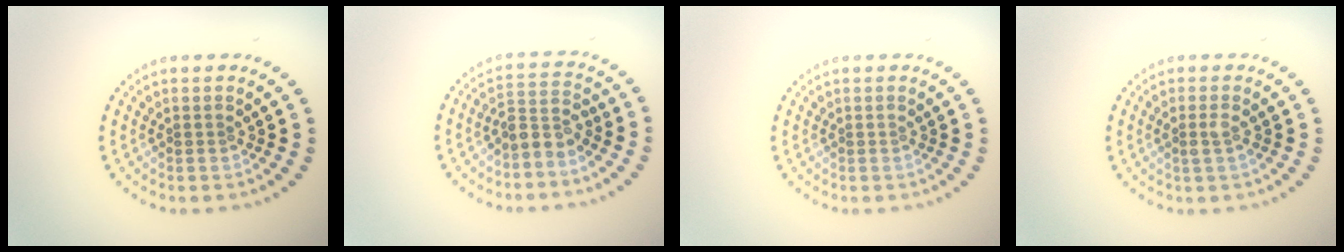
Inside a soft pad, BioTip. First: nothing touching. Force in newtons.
{"total": 2.5, "press": 1.9, "slide": 1.6}
{"total": 0.0}
{"total": 1.0, "press": 1.0, "slide": 0.3}